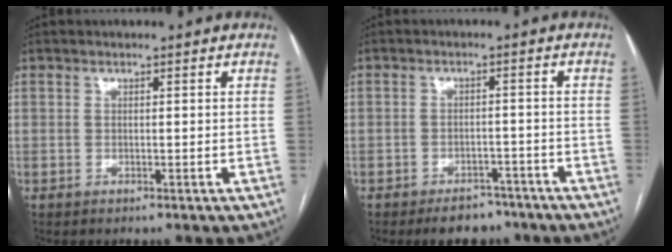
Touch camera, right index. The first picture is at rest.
{"total": 5.5, "force": [-4.4, 2.7, 1.9], "torque": [-0.022, 0.004, -0.062]}